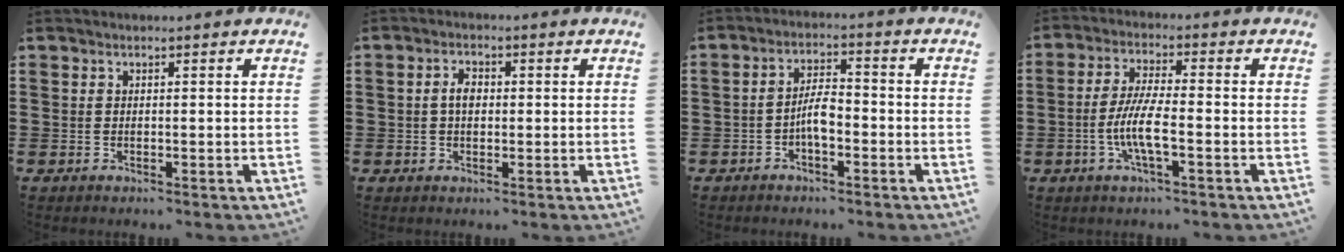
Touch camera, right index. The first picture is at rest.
{"total": 2.8, "force": [0.1, 1.6, 2.3], "torque": [-0.046, 0.007, 0.001]}
{"total": 4.4, "force": [-1.4, 1.7, 3.9], "torque": [-0.083, 0.005, -0.030]}
{"total": 6.7, "force": [-2.1, 1.3, 6.2], "torque": [-0.133, -0.009, -0.046]}